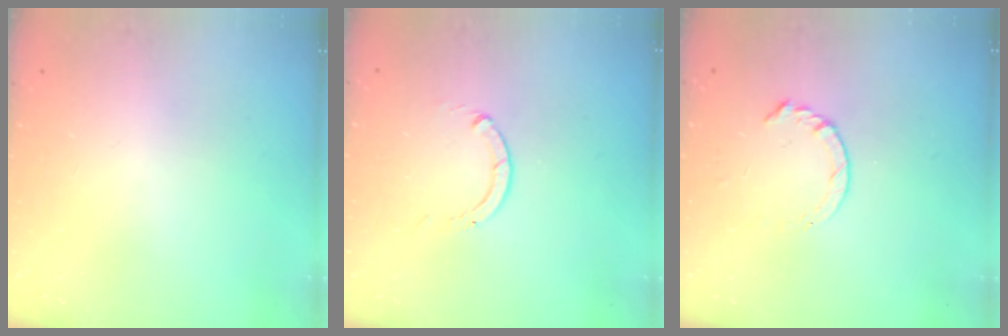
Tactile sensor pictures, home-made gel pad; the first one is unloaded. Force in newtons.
{"total": 0.0}
{"total": 4.7, "press": 4.7, "slide": 0.6}